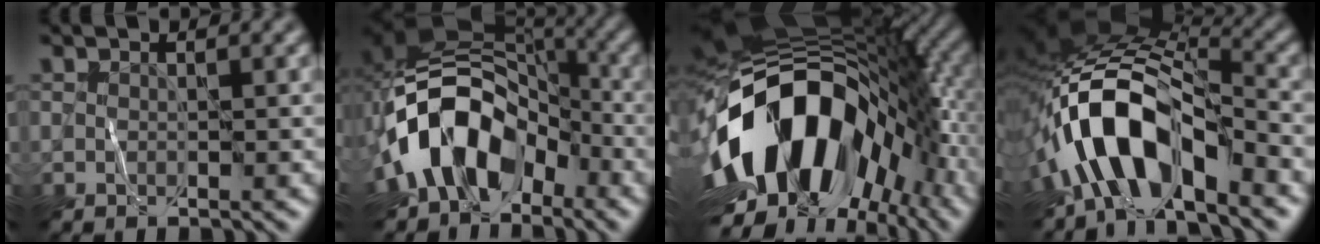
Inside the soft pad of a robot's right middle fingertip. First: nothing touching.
{"total": 11.7, "force": [-4.4, 8.4, 6.8], "torque": [-0.111, 0.016, -0.098]}
{"total": 18.5, "force": [-3.9, 11.8, 13.7], "torque": [-0.246, -0.015, -0.066]}
{"total": 10.6, "force": [-5.4, 4.8, 7.7], "torque": [-0.135, 0.013, -0.108]}